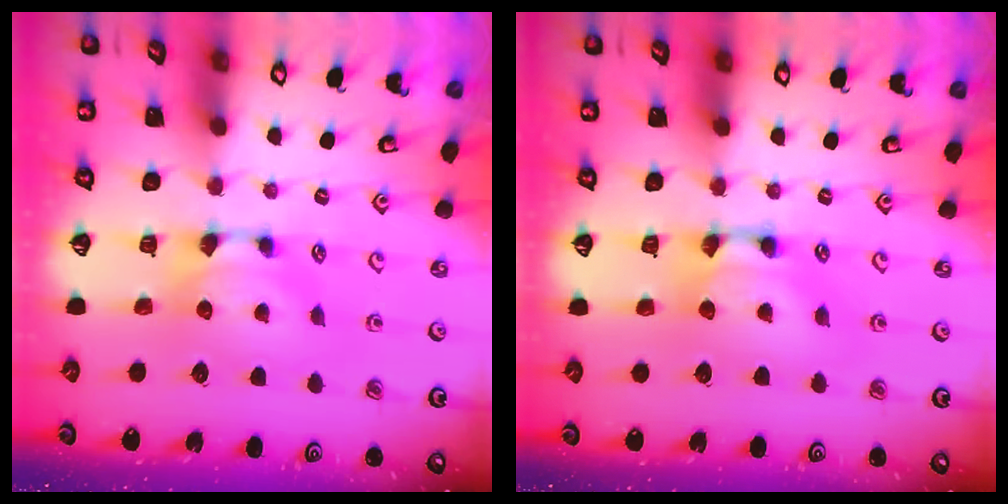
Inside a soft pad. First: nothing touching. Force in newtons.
{"total": 2.0, "press": 2.0, "slide": 0.1}